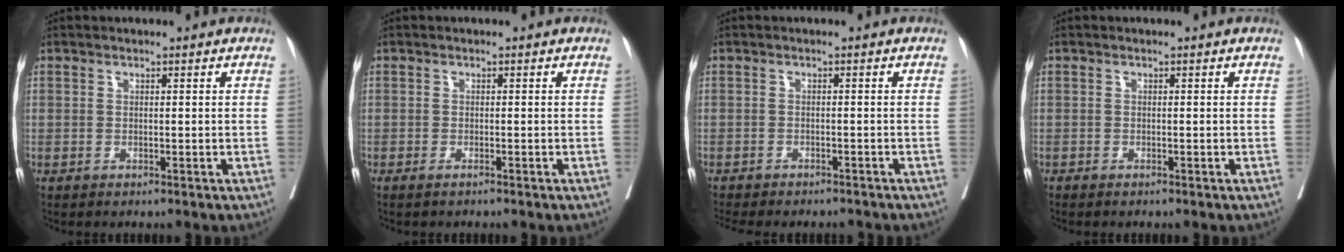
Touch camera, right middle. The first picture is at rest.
{"total": 0.8, "force": [-0.6, 0.0, 0.5], "torque": [-0.009, -0.001, -0.009]}
{"total": 9.6, "force": [-8.6, 2.4, 3.5], "torque": [-0.059, -0.007, -0.109]}
{"total": 0.0}